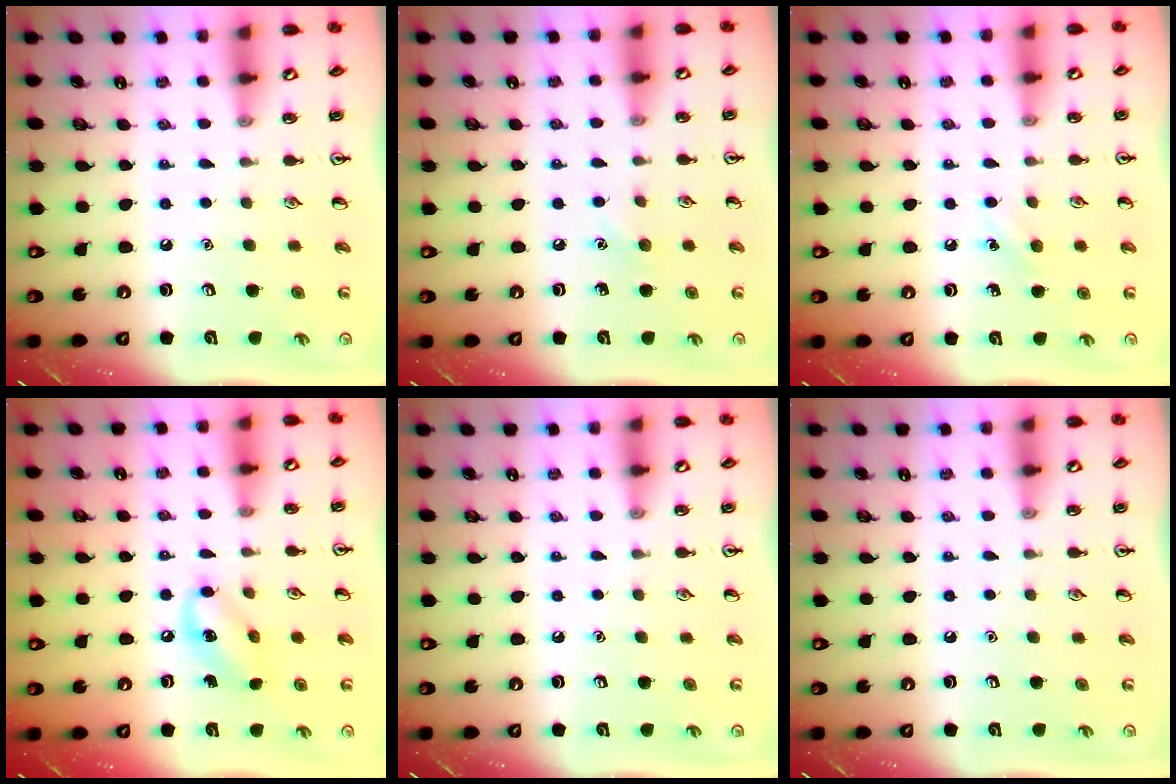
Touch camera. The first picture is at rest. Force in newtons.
{"total": 4.4, "press": 4.1, "slide": 1.5}
{"total": 5.8, "press": 5.5, "slide": 1.9}
{"total": 7.4, "press": 7.3, "slide": 1.1}
{"total": 0.0}
{"total": 0.0}